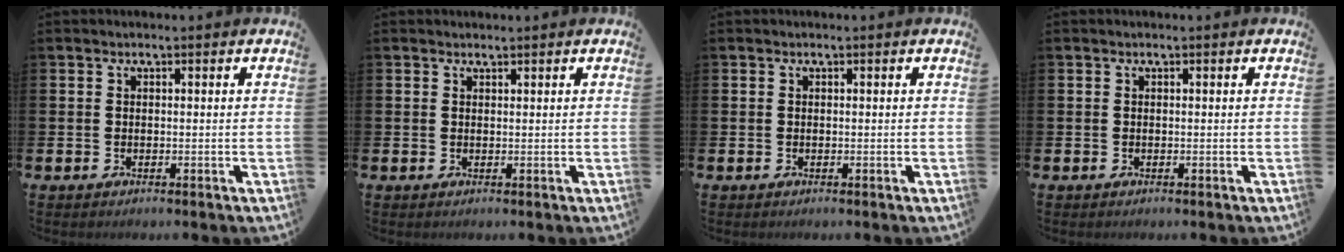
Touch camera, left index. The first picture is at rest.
{"total": 0.8, "force": [0.8, 0.1, 0.0], "torque": [0.013, -0.005, 0.012]}
{"total": 0.0}
{"total": 0.0}